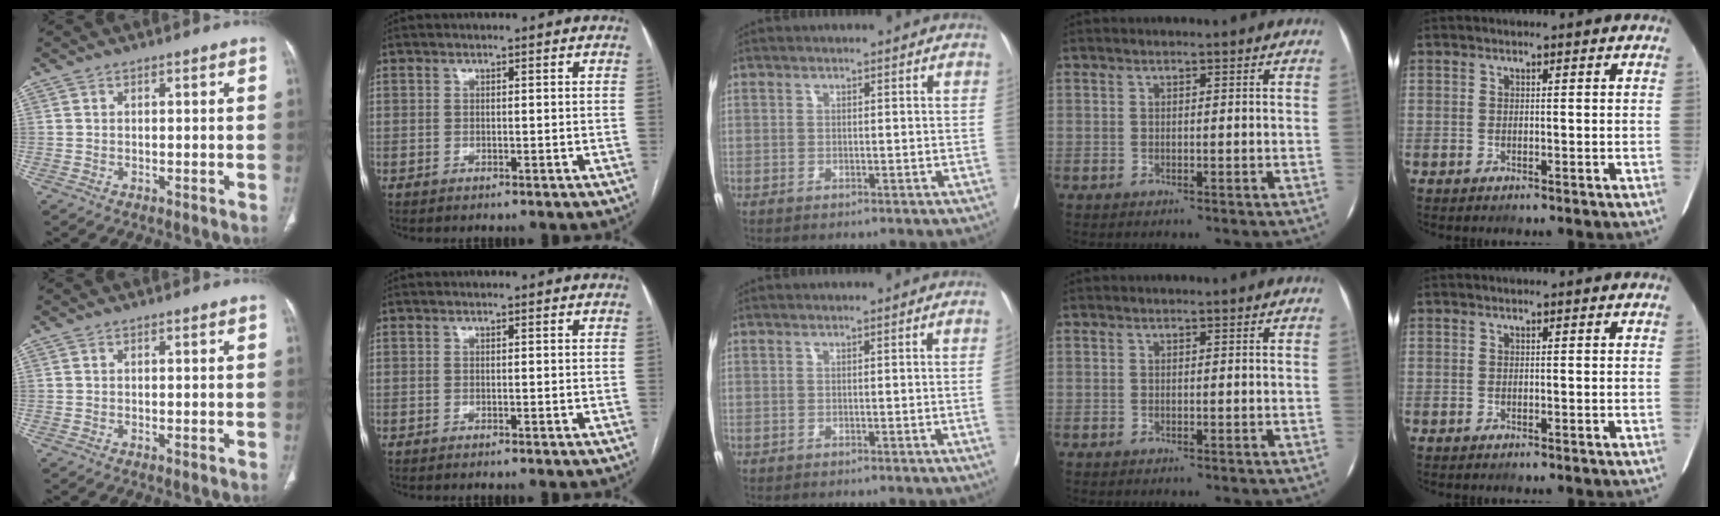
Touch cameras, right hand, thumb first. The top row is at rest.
{"middle": {"total": 1.2, "force": [-0.2, -0.1, 1.1], "torque": [-0.020, 0.006, -0.001]}}